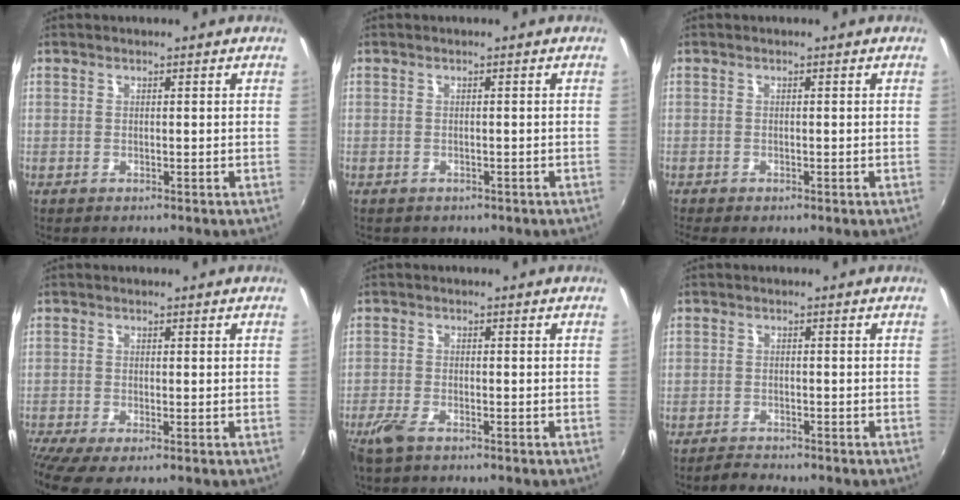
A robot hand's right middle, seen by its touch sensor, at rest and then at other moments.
{"total": 1.9, "force": [-1.2, 1.2, 0.8], "torque": [-0.017, -0.006, -0.011]}
{"total": 2.2, "force": [-1.4, 0.7, 1.5], "torque": [-0.028, -0.012, -0.018]}
{"total": 3.9, "force": [-2.4, 0.4, 3.1], "torque": [-0.073, -0.018, -0.044]}
{"total": 4.0, "force": [-2.8, 1.4, 2.4], "torque": [-0.067, -0.009, -0.056]}
{"total": 2.0, "force": [-1.9, 0.6, -0.1], "torque": [-0.008, 0.002, -0.037]}